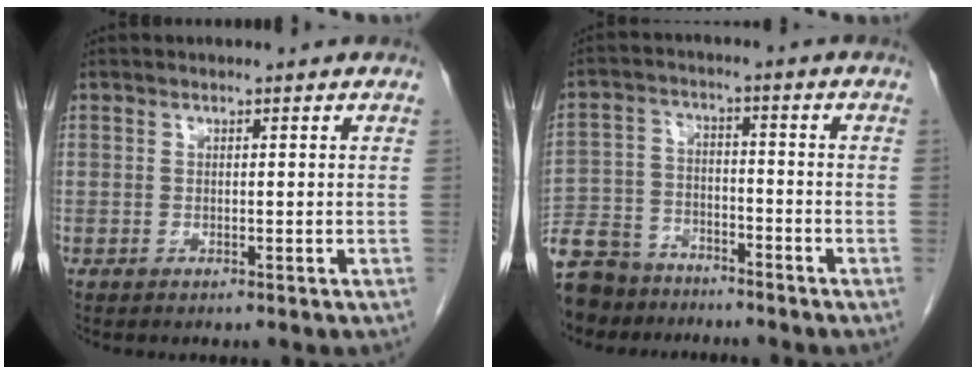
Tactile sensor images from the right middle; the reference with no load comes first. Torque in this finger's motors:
{"motor_torque": [1.07, -1.07, 1.05, 0.21]}